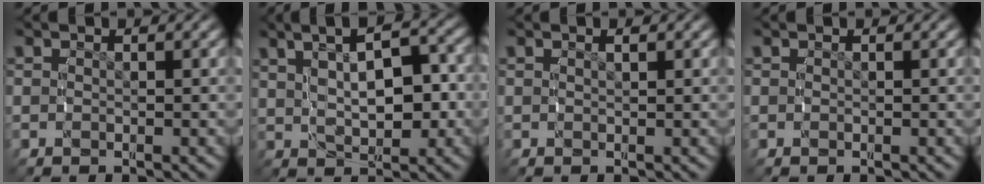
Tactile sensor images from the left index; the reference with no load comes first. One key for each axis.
{"total": 8.4, "fx": 2.5, "fy": 4.4, "fz": 6.7, "tx": -0.101, "ty": 0.017, "tz": 0.040}
{"total": 0.6, "fx": 0.3, "fy": -0.5, "fz": 0.3, "tx": -0.005, "ty": -0.001, "tz": 0.009}
{"total": 0.0}